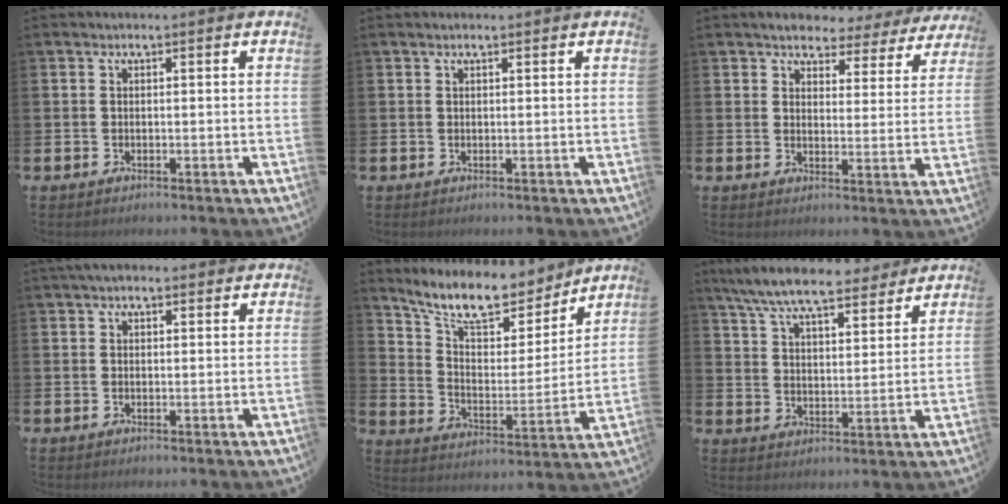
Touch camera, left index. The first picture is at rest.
{"total": 0.7, "force": [0.5, 0.1, 0.4], "torque": [0.006, -0.004, 0.007]}
{"total": 3.8, "force": [3.6, 1.2, 0.3], "torque": [-0.021, -0.027, 0.057]}
{"total": 2.3, "force": [1.9, 1.0, 0.8], "torque": [-0.008, 0.000, 0.031]}
{"total": 11.4, "force": [10.0, 3.3, 4.3], "torque": [-0.113, -0.065, 0.177]}
{"total": 8.9, "force": [8.1, 1.7, 3.3], "torque": [-0.086, -0.042, 0.144]}